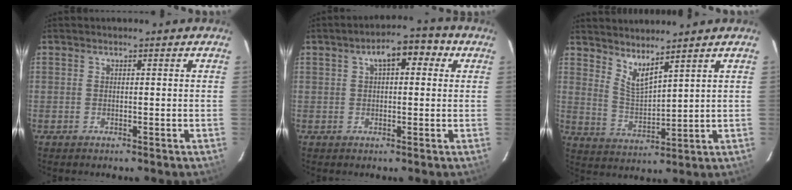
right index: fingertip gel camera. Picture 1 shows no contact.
{"total": 7.1, "force": [2.4, 3.3, 5.7], "torque": [-0.092, 0.032, 0.035]}
{"total": 6.3, "force": [5.1, 0.8, 3.5], "torque": [-0.064, -0.011, 0.101]}